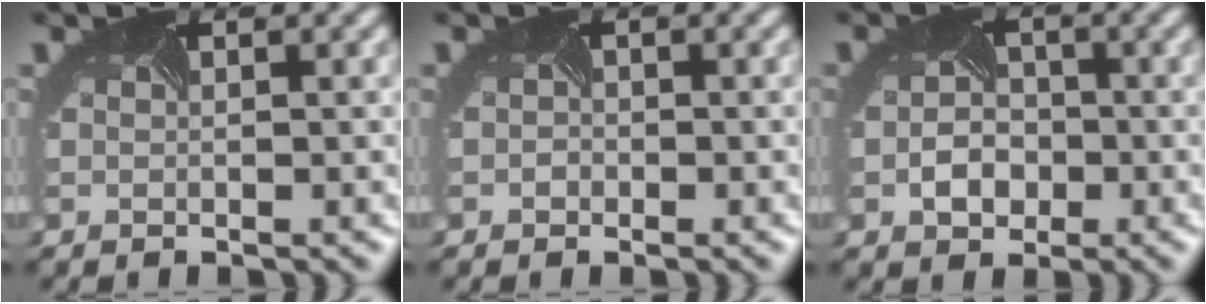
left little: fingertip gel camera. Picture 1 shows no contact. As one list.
[{"total": 0.5, "force": [-0.2, 0.5, 0.0], "torque": [-0.001, -0.005, -0.010]}, {"total": 2.9, "force": [-0.9, 2.3, 1.6], "torque": [-0.030, -0.005, -0.020]}]